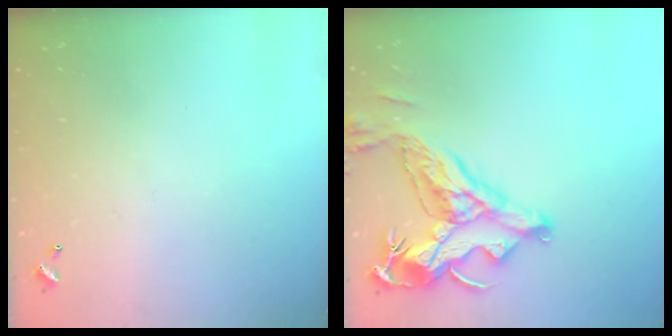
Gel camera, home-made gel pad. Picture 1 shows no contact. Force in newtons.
{"total": 13.5, "press": 13.3, "slide": 2.4}